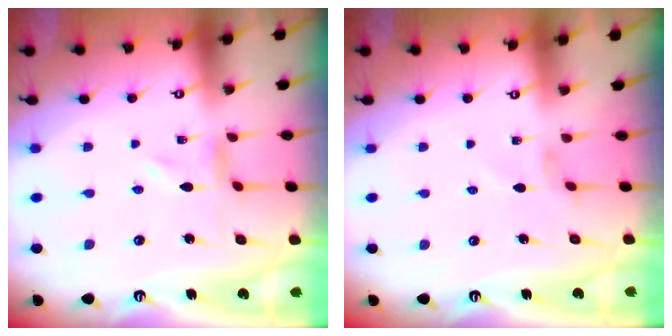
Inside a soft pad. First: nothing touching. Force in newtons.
{"total": 1.8, "press": 1.7, "slide": 0.3}